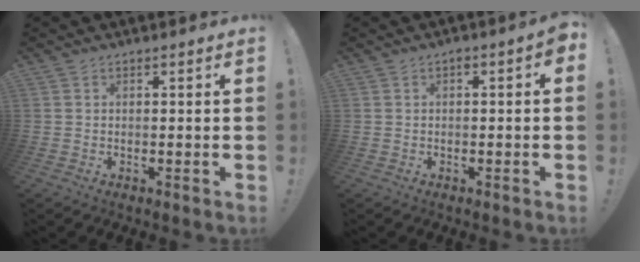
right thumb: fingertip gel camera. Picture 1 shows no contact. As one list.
[{"total": 1.3, "force": [-0.8, 0.3, 1.0], "torque": [-0.019, 0.003, -0.015]}]